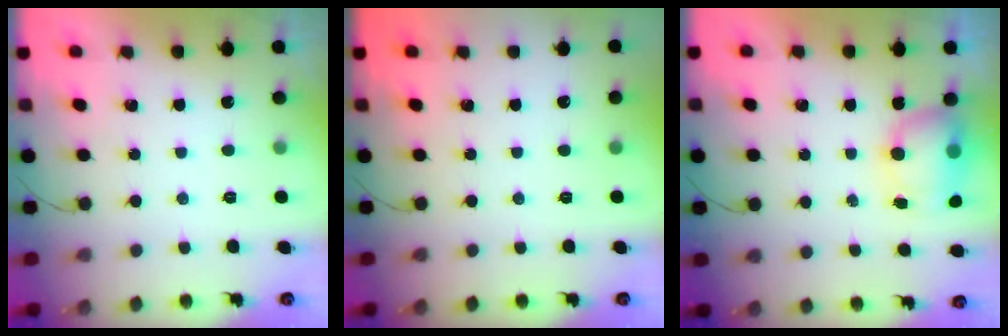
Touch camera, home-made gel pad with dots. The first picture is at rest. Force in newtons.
{"total": 0.0}
{"total": 11.2, "press": 9.0, "slide": 6.7}